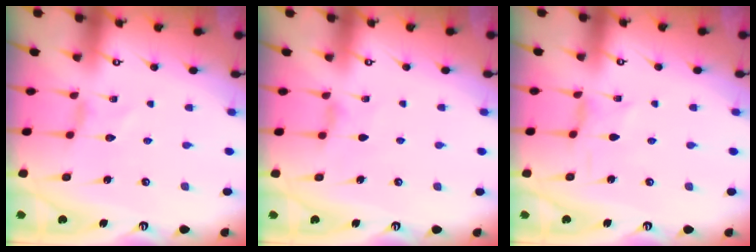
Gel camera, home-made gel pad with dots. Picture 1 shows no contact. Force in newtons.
{"total": 2.6, "press": 2.6, "slide": 0.5}
{"total": 0.0}